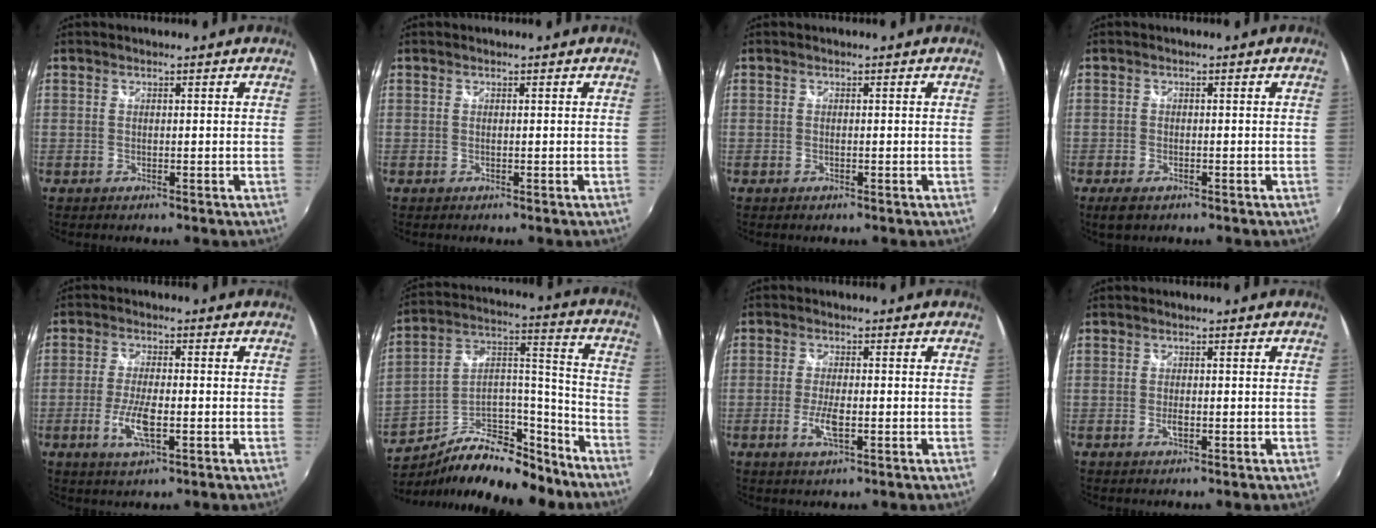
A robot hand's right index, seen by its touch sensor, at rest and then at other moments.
{"total": 0.0}
{"total": 0.0}
{"total": 3.3, "force": [-2.1, 1.7, 2.0], "torque": [-0.046, -0.009, -0.036]}
{"total": 6.4, "force": [-2.1, 1.6, 5.8], "torque": [-0.124, -0.009, -0.041]}
{"total": 20.9, "force": [-14.1, 10.2, 11.5], "torque": [-0.210, 0.046, -0.210]}
{"total": 4.3, "force": [-1.5, 1.0, 3.9], "torque": [-0.087, -0.007, -0.029]}
{"total": 1.2, "force": [-0.5, 0.4, 1.1], "torque": [-0.022, -0.002, -0.008]}